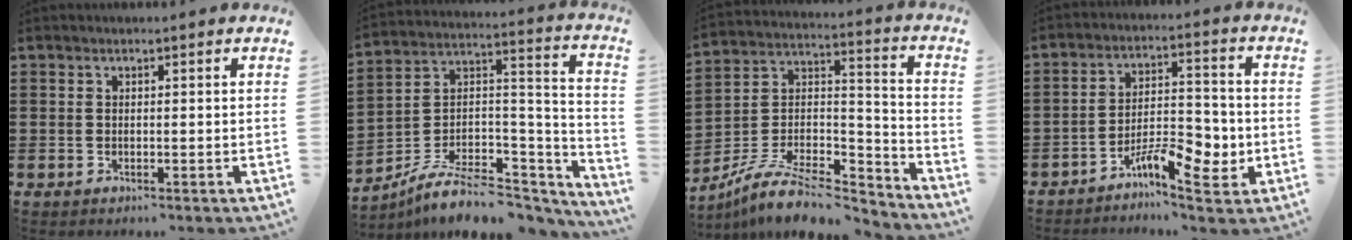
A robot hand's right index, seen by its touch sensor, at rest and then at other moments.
{"total": 8.9, "force": [-6.3, 3.6, 5.0], "torque": [-0.090, 0.015, -0.120]}
{"total": 10.6, "force": [-8.4, 3.2, 5.5], "torque": [-0.104, 0.019, -0.166]}
{"total": 8.2, "force": [-4.4, 3.0, 6.3], "torque": [-0.098, 0.018, -0.074]}